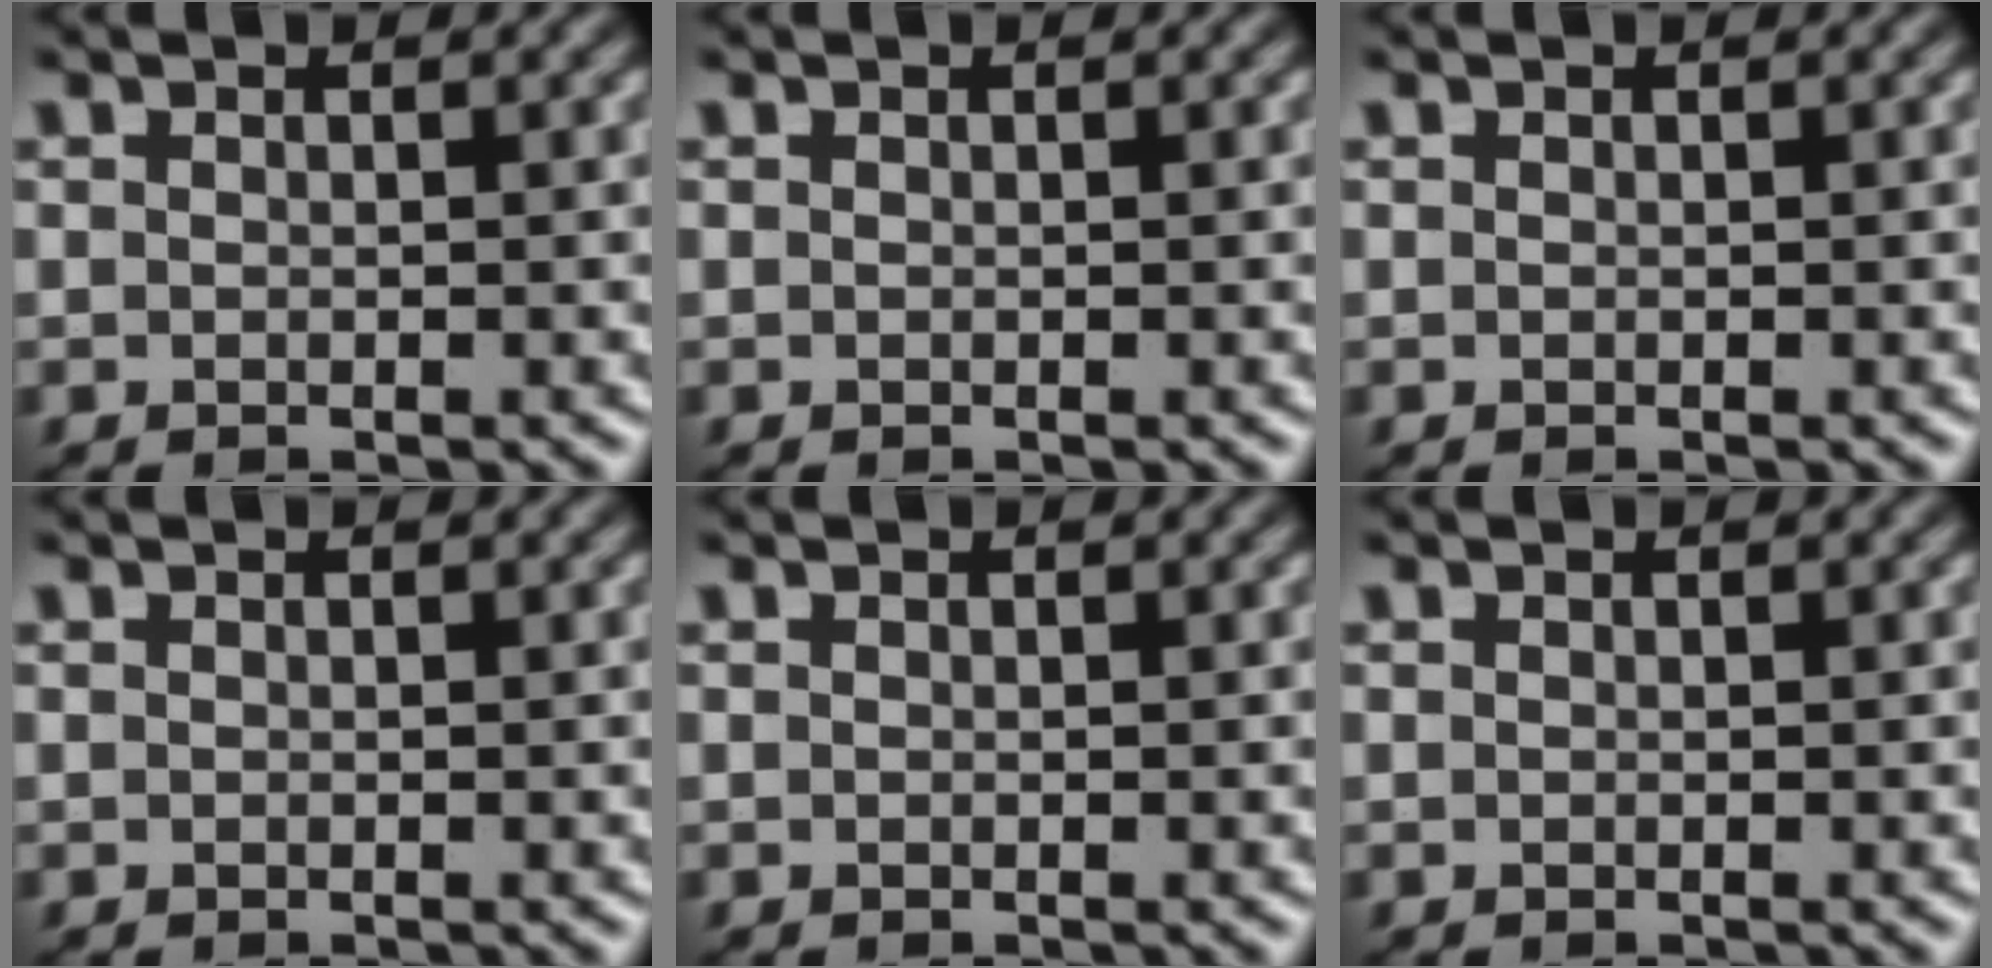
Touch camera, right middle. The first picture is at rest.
{"total": 0.0}
{"total": 0.0}
{"total": 0.0}
{"total": 0.0}
{"total": 0.0}